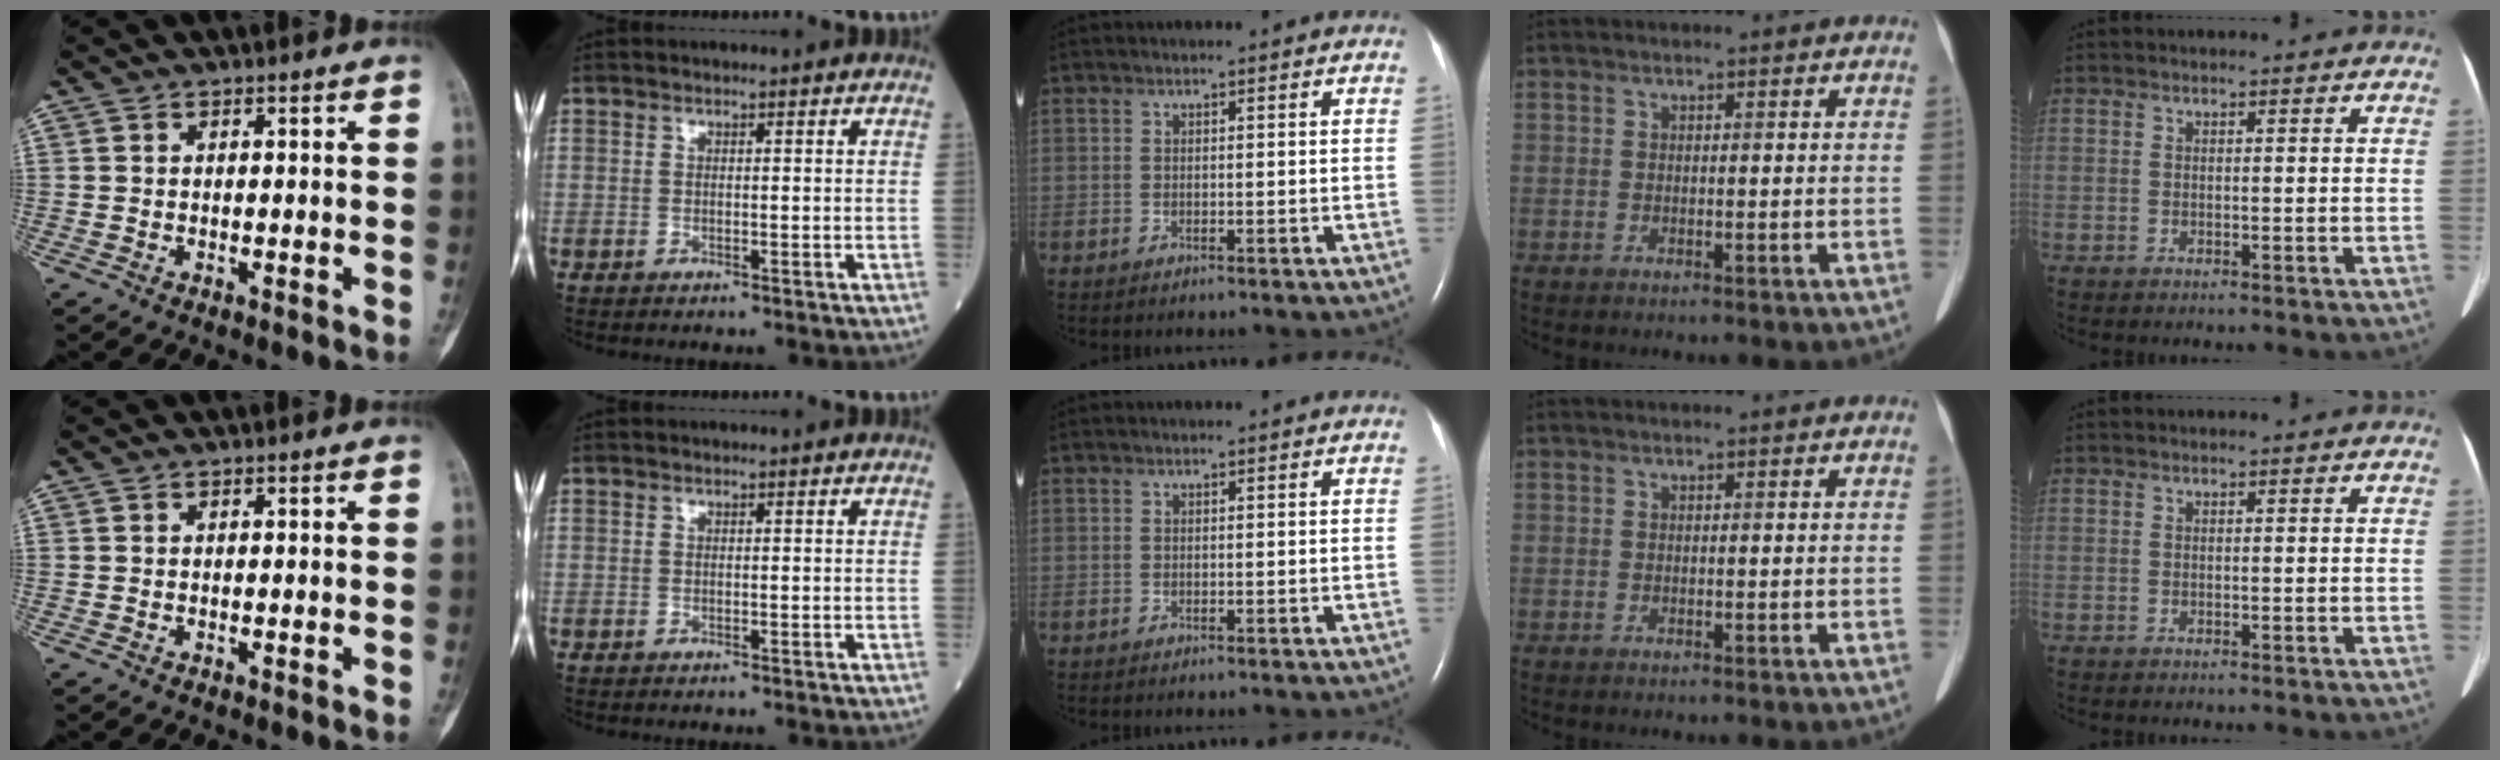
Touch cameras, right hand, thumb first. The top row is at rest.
{}